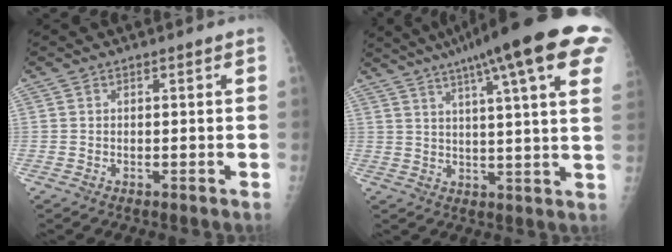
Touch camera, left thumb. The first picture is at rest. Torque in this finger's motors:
{"motor_torque": [4.10, -0.91, 1.95, -0.79, 0.39]}